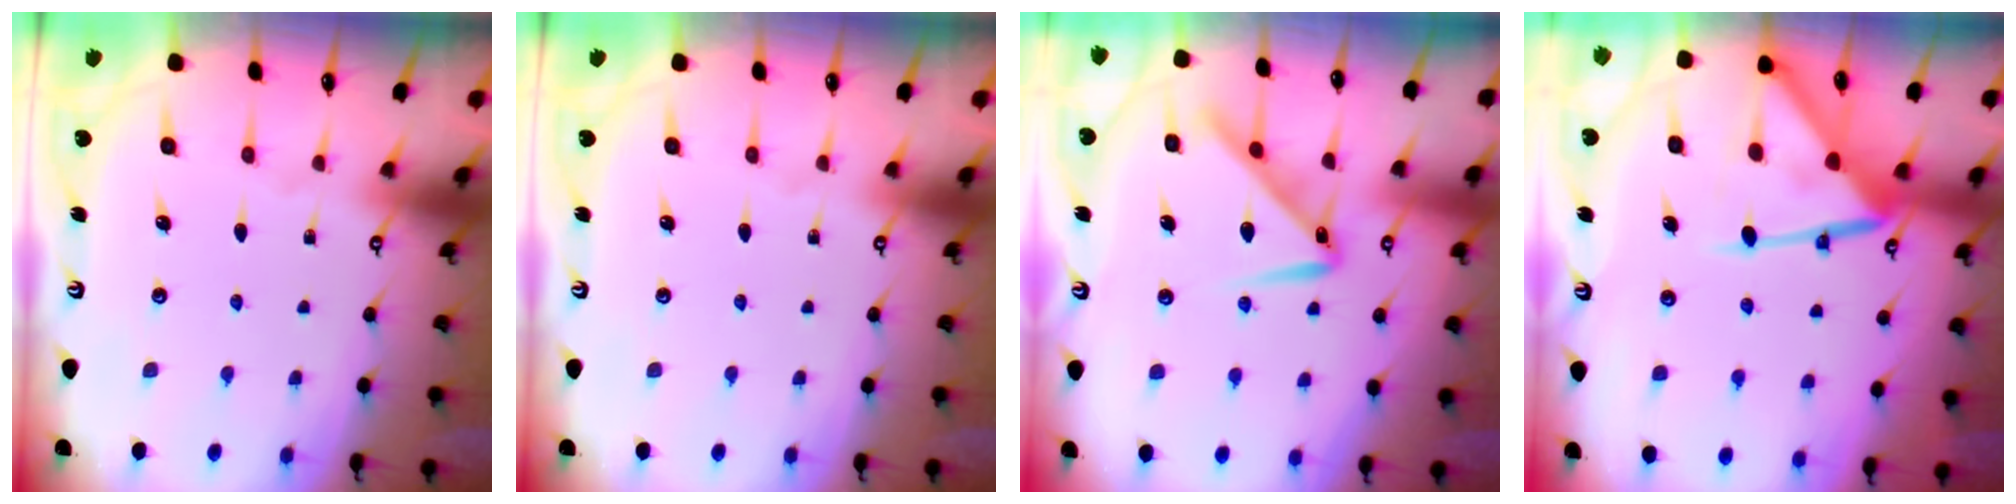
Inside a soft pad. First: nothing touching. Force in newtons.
{"total": 0.0}
{"total": 11.4, "press": 11.4, "slide": 0.2}
{"total": 12.3, "press": 12.3, "slide": 0.9}